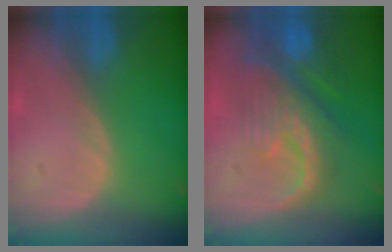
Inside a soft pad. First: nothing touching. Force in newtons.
{"total": 10.1, "press": 9.0, "slide": 4.4}